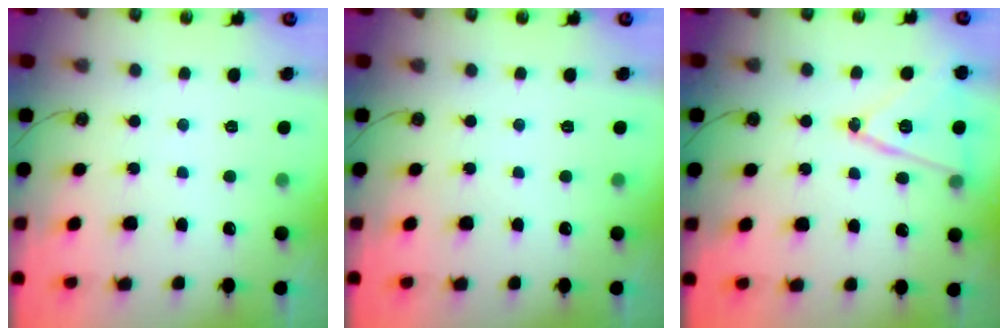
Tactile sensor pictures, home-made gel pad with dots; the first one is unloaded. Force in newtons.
{"total": 0.0}
{"total": 14.9, "press": 14.6, "slide": 3.3}